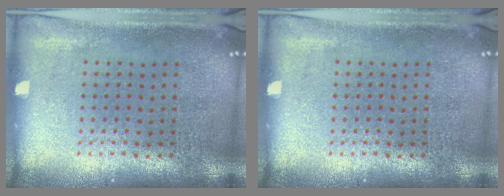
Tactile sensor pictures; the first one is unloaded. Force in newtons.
{"total": 0.0}